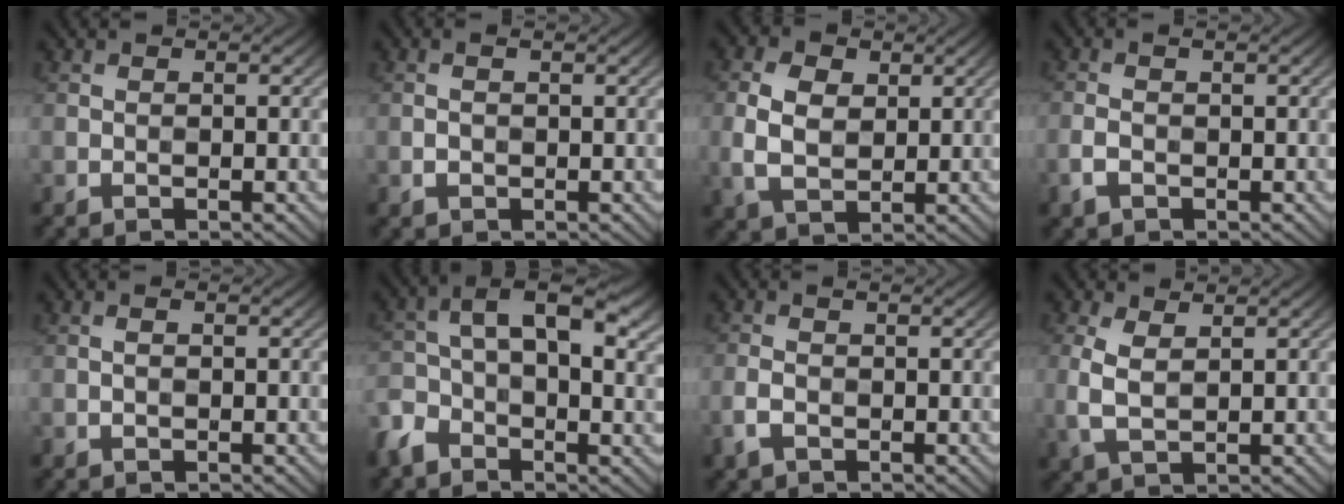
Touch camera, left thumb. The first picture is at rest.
{"total": 1.3, "force": [0.0, 0.7, 1.1], "torque": [-0.025, 0.003, 0.000]}
{"total": 5.9, "force": [1.0, 4.1, 4.1], "torque": [-0.096, 0.002, 0.018]}
{"total": 2.1, "force": [-0.6, 1.0, 1.7], "torque": [-0.045, -0.001, -0.013]}
{"total": 0.8, "force": [0.0, 0.3, 0.7], "torque": [-0.016, 0.002, 0.000]}
{"total": 9.7, "force": [-1.0, 5.7, 7.8], "torque": [-0.151, 0.002, -0.035]}
{"total": 2.3, "force": [-0.8, 1.1, 1.9], "torque": [-0.052, -0.003, -0.017]}
{"total": 4.1, "force": [1.1, 2.0, 3.4], "torque": [-0.093, 0.000, 0.024]}